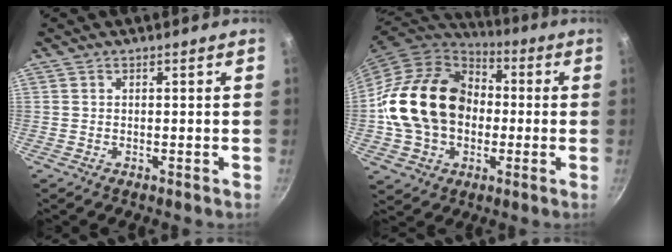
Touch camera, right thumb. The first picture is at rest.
{"total": 21.1, "force": [-0.2, 16.4, 13.3], "torque": [-0.209, 0.040, -0.005]}